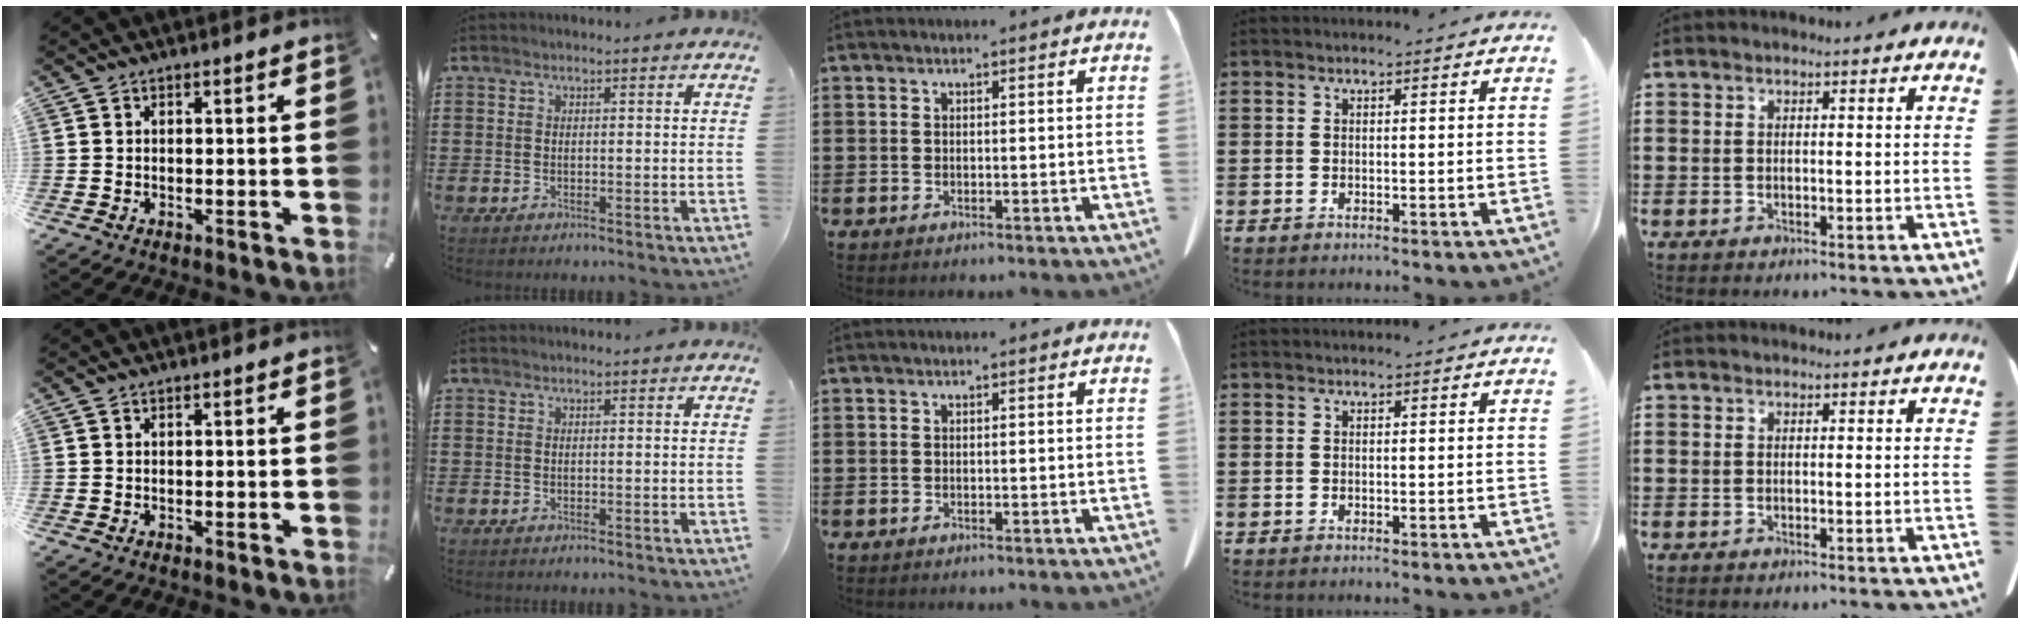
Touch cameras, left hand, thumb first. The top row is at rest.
{}